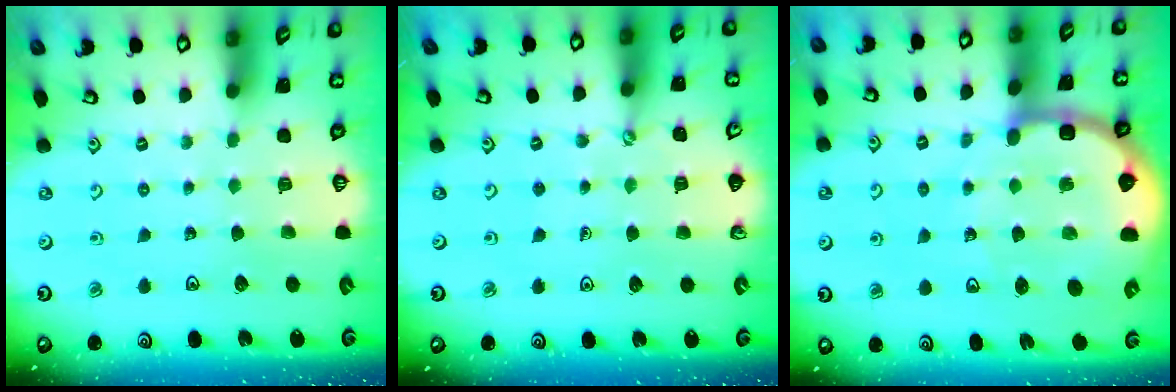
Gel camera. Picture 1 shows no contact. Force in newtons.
{"total": 0.9, "press": 0.9, "slide": 0.1}
{"total": 12.7, "press": 12.5, "slide": 2.3}